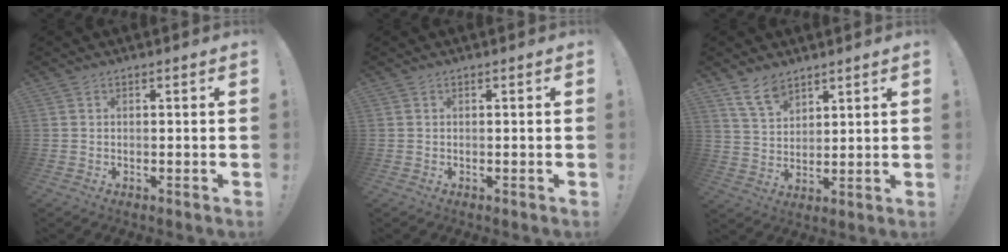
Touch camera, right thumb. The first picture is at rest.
{"total": 0.0}
{"total": 8.3, "force": [6.3, 4.1, 3.3], "torque": [-0.066, -0.032, 0.123]}